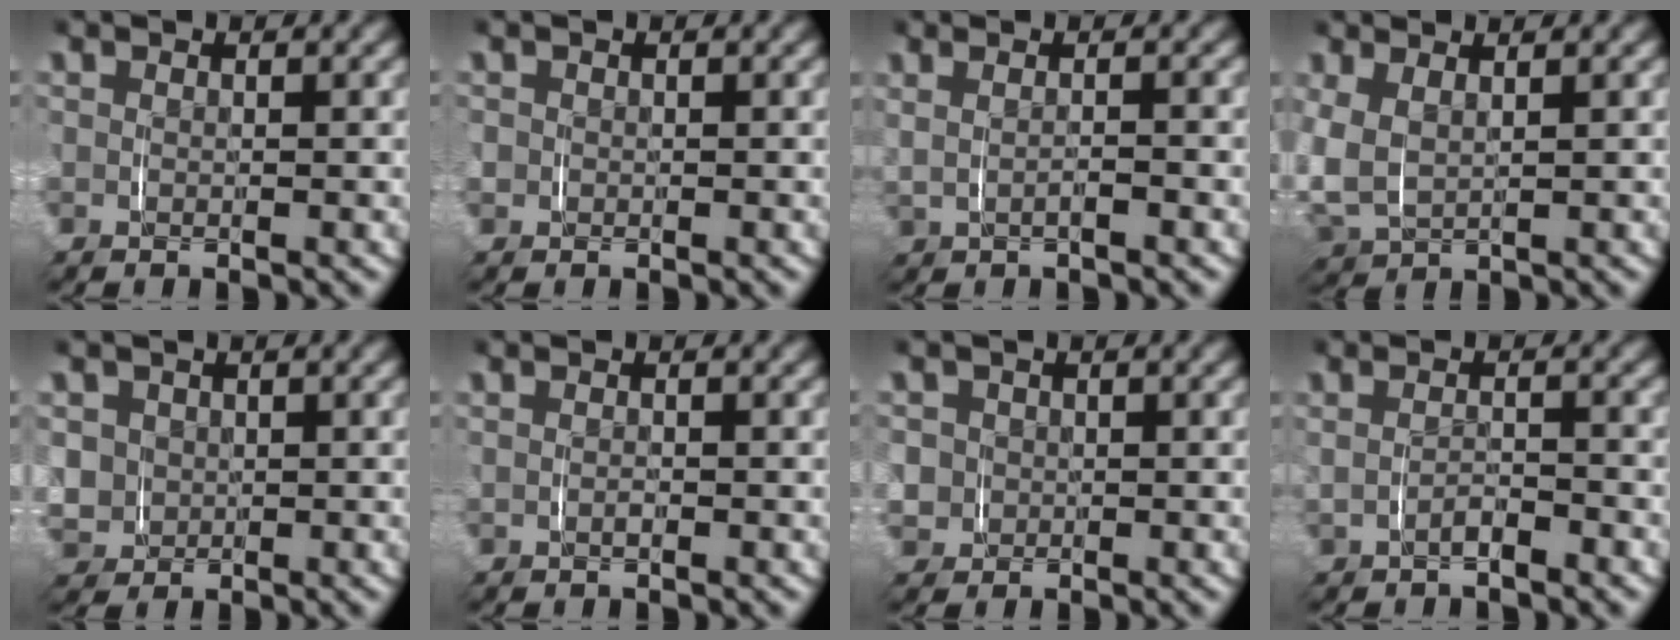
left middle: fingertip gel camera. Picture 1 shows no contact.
{"total": 1.1, "force": [-0.1, 1.1, 0.2], "torque": [-0.010, 0.000, -0.003]}
{"total": 2.3, "force": [0.4, 1.4, 1.9], "torque": [-0.042, 0.007, 0.006]}
{"total": 6.3, "force": [0.6, 5.4, 3.2], "torque": [-0.128, -0.023, 0.017]}
{"total": 4.9, "force": [0.0, 4.6, 1.8], "torque": [-0.064, -0.023, 0.010]}
{"total": 0.8, "force": [0.0, 0.5, 0.6], "torque": [-0.014, -0.001, 0.001]}
{"total": 3.3, "force": [-0.2, 3.2, 1.0], "torque": [-0.037, -0.010, 0.000]}
{"total": 1.9, "force": [-0.7, 1.2, 1.2], "torque": [-0.028, 0.004, -0.016]}